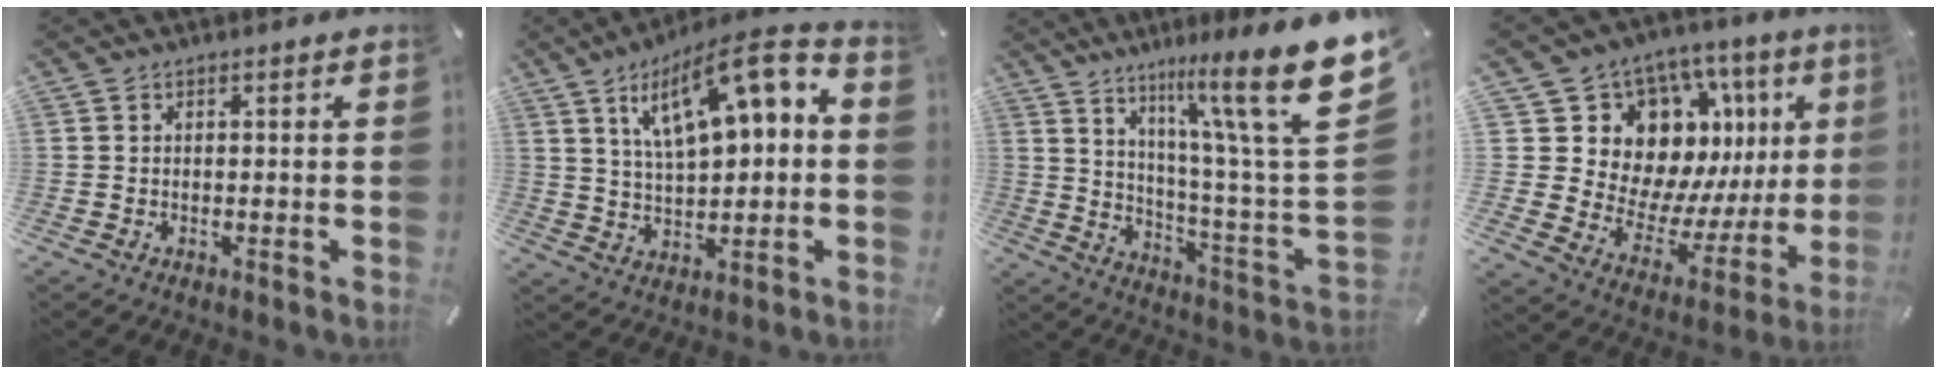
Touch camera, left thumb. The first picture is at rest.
{"total": 15.4, "force": [7.3, 6.7, 11.7], "torque": [-0.188, -0.031, 0.124]}
{"total": 22.7, "force": [12.5, 3.5, 18.6], "torque": [-0.281, -0.088, 0.192]}
{"total": 15.2, "force": [8.1, 11.5, 5.9], "torque": [-0.071, -0.097, 0.165]}